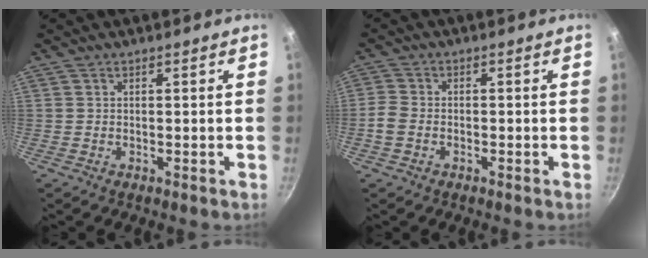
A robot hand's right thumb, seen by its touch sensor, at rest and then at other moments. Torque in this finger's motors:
{"motor_torque": [-0.21, 0.12, 0.09, -0.17, 0.02]}